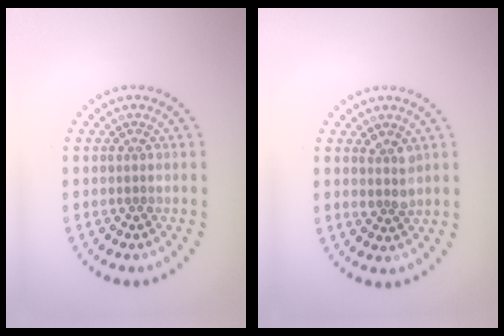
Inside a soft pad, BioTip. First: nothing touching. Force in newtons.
{"total": 1.6, "press": 1.5, "slide": 0.7}